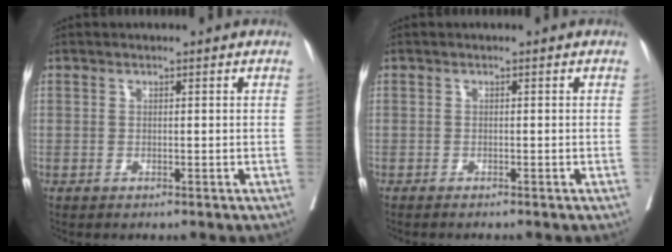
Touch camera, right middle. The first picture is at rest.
{"total": 1.2, "force": [-1.1, -0.1, 0.6], "torque": [-0.005, 0.002, -0.014]}